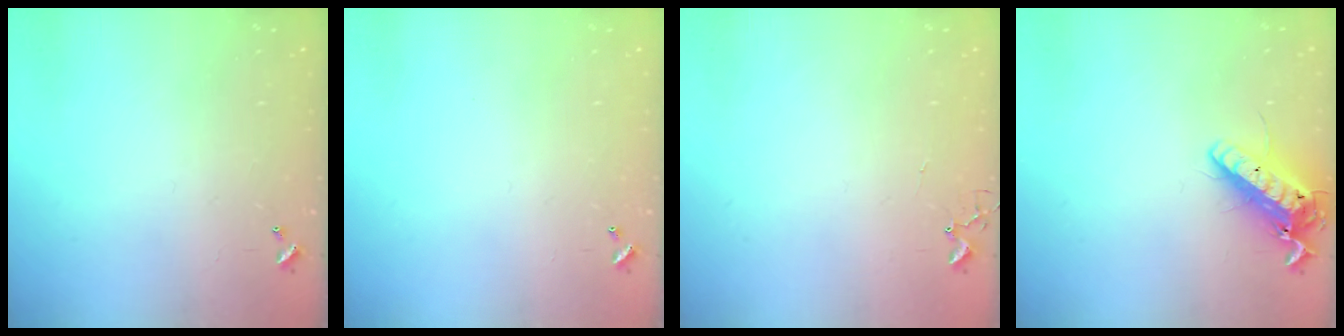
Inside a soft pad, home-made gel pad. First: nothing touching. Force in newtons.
{"total": 0.0}
{"total": 5.1, "press": 5.1, "slide": 0.3}
{"total": 15.6, "press": 15.4, "slide": 2.8}